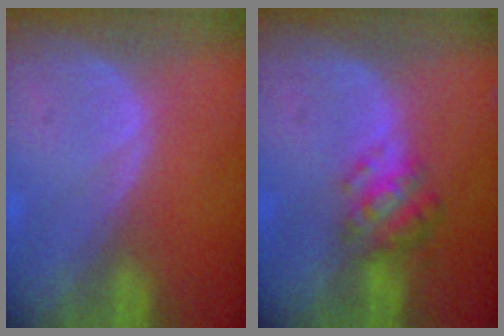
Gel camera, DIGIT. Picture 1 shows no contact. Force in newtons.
{"total": 4.7, "press": 4.6, "slide": 1.0}